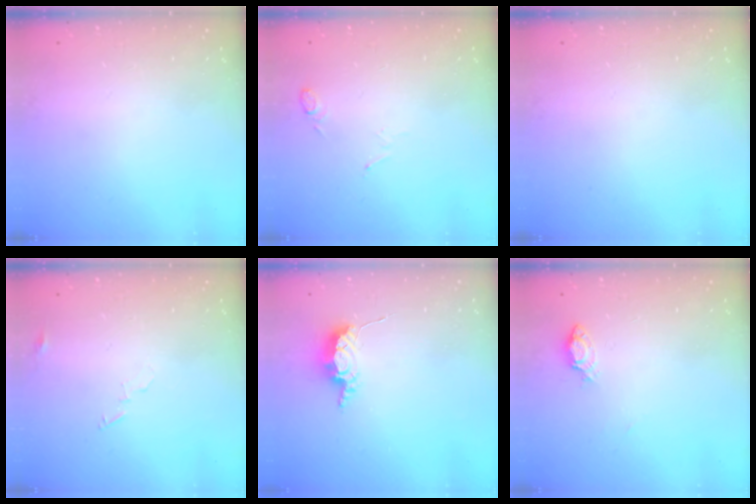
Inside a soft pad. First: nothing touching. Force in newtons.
{"total": 13.2, "press": 5.8, "slide": 11.9}
{"total": 0.0}
{"total": 4.3, "press": 4.3, "slide": 0.3}
{"total": 6.3, "press": 6.2, "slide": 0.4}
{"total": 5.3, "press": 5.3, "slide": 0.6}